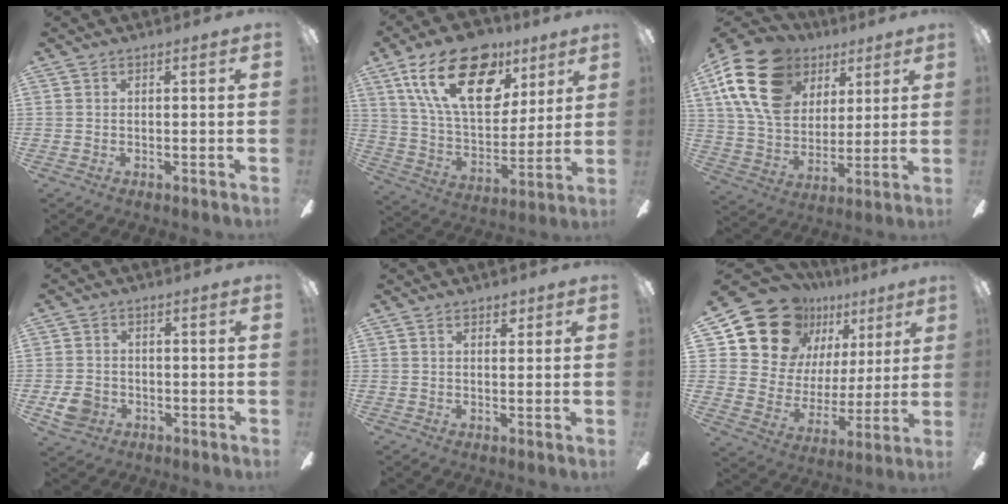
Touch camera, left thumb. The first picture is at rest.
{"total": 24.1, "force": [12.6, 13.4, 15.5], "torque": [-0.261, -0.048, 0.223]}
{"total": 21.1, "force": [10.5, 14.8, 10.8], "torque": [-0.226, -0.037, 0.194]}
{"total": 5.3, "force": [-2.1, 4.4, 2.1], "torque": [-0.044, 0.007, -0.038]}
{"total": 1.9, "force": [1.5, 1.2, 0.4], "torque": [0.006, -0.005, 0.024]}
{"total": 20.1, "force": [11.7, 14.3, 7.8], "torque": [-0.143, -0.061, 0.236]}